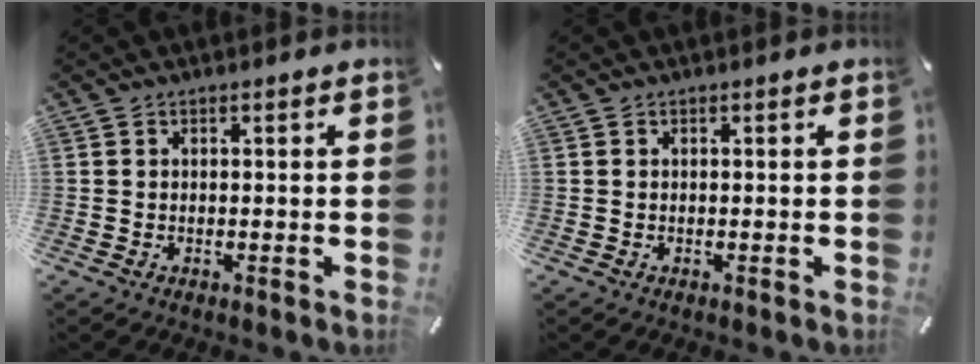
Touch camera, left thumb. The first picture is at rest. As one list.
[{"total": 0.0}]